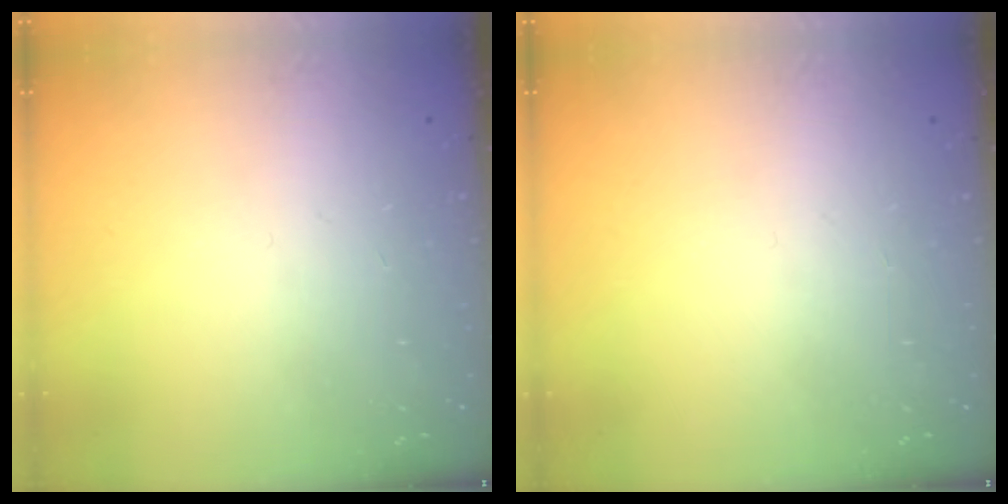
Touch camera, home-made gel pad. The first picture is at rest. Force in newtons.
{"total": 0.0}